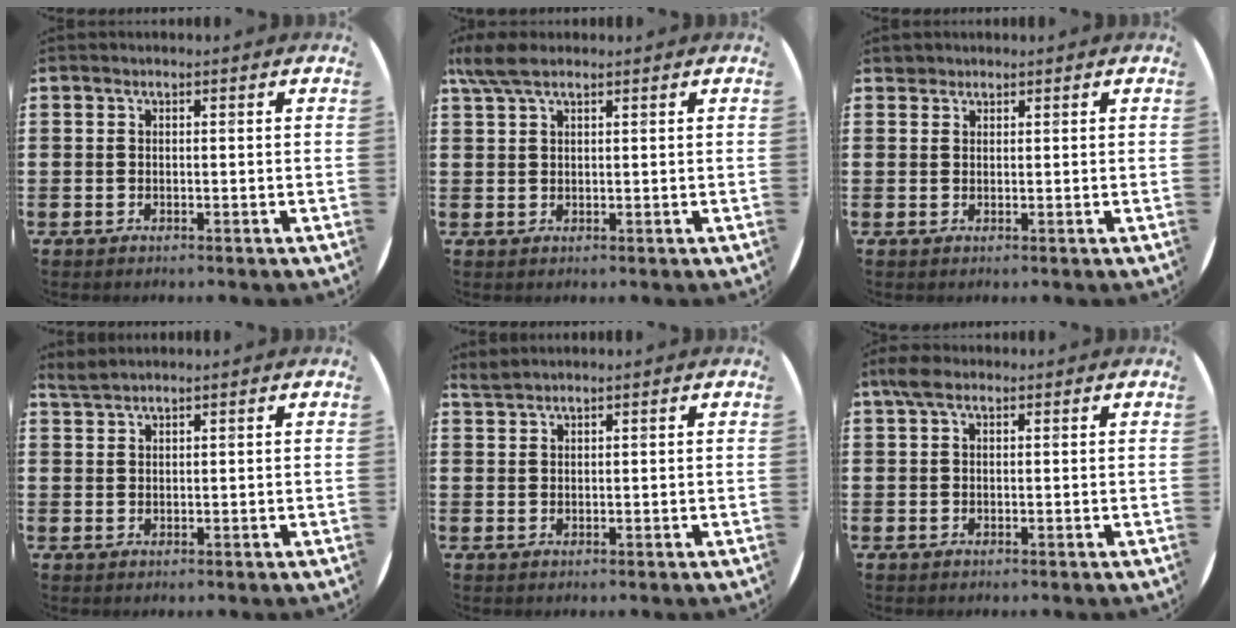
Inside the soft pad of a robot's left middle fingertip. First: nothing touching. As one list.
[{"total": 3.6, "force": [2.5, 1.3, 2.4], "torque": [-0.053, 0.006, 0.046]}, {"total": 1.0, "force": [0.9, 0.4, 0.0], "torque": [-0.002, 0.001, 0.019]}, {"total": 1.5, "force": [1.5, -0.1, 0.2], "torque": [-0.006, 0.000, 0.029]}, {"total": 1.2, "force": [1.2, -0.2, 0.0], "torque": [-0.002, 0.000, 0.025]}, {"total": 2.1, "force": [1.2, 1.0, 1.4], "torque": [-0.031, 0.007, 0.022]}]